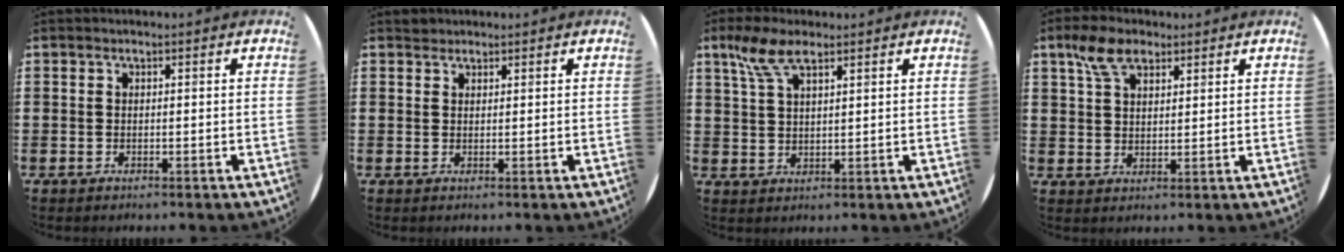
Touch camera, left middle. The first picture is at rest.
{"total": 1.1, "force": [1.0, 0.3, -0.1], "torque": [0.008, -0.002, 0.019]}
{"total": 6.0, "force": [3.8, 2.1, 4.2], "torque": [-0.092, 0.005, 0.069]}
{"total": 5.5, "force": [3.6, 2.9, 2.9], "torque": [-0.059, 0.006, 0.066]}